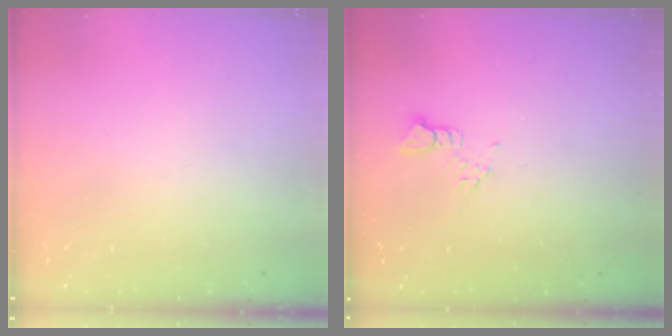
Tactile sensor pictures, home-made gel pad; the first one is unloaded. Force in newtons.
{"total": 4.8, "press": 4.8, "slide": 0.6}